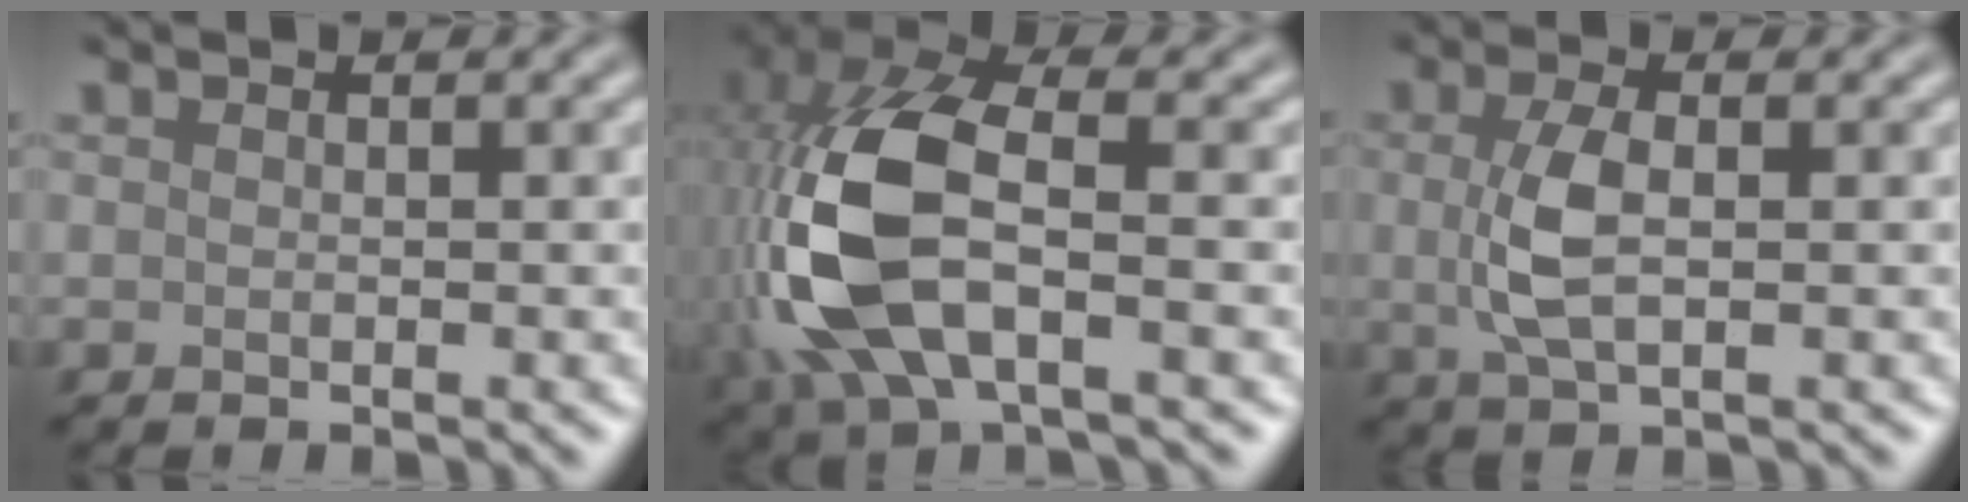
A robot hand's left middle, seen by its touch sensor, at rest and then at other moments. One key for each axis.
{"total": 11.7, "fx": -1.8, "fy": 5.7, "fz": 10.0, "tx": -0.249, "ty": 0.006, "tz": -0.044}
{"total": 3.7, "fx": 0.2, "fy": 1.6, "fz": 3.4, "tx": -0.079, "ty": 0.001, "tz": 0.002}